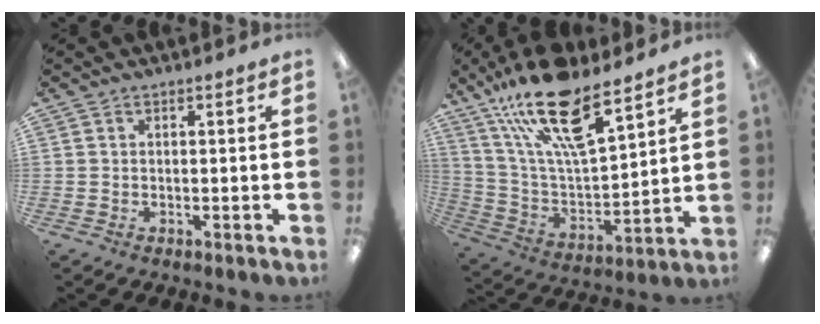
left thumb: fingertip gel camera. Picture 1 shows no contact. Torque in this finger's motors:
{"motor_torque": [0.40, 0.46, 1.48, -1.29, 0.52]}